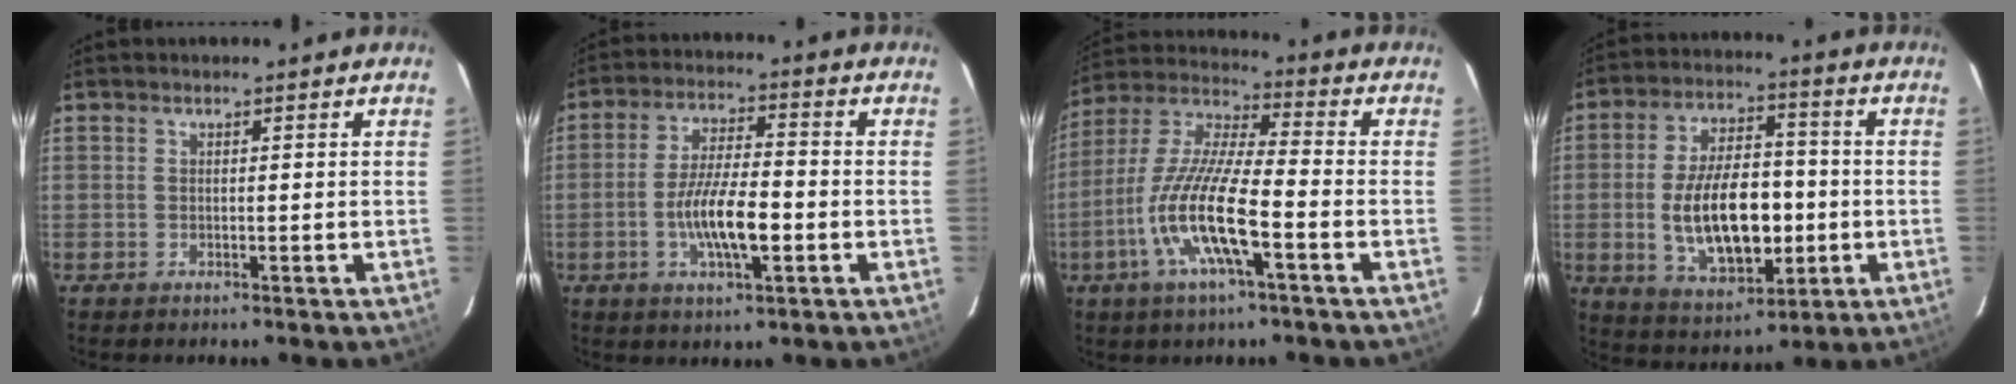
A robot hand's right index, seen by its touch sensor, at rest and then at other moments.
{"total": 9.8, "force": [-2.8, 2.6, 9.1], "torque": [-0.176, -0.002, -0.050]}
{"total": 14.9, "force": [-5.7, 2.6, 13.5], "torque": [-0.279, -0.011, -0.117]}
{"total": 16.0, "force": [-2.4, 8.4, 13.5], "torque": [-0.256, 0.002, -0.021]}